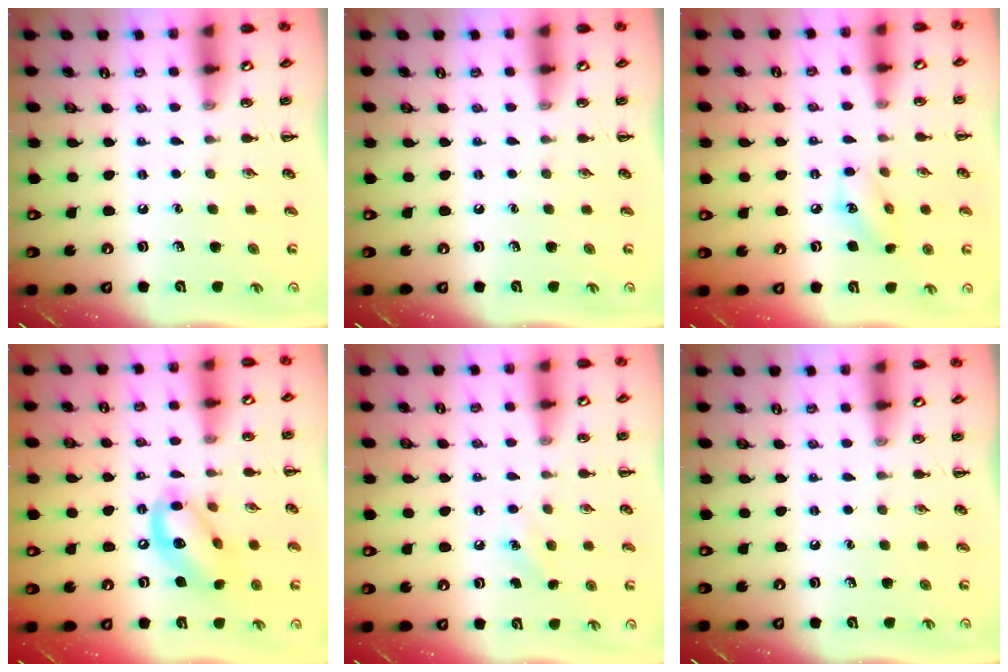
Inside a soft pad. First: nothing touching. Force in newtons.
{"total": 0.0}
{"total": 7.0, "press": 7.0, "slide": 0.7}
{"total": 13.9, "press": 13.5, "slide": 3.4}
{"total": 6.4, "press": 6.1, "slide": 1.8}
{"total": 0.0}